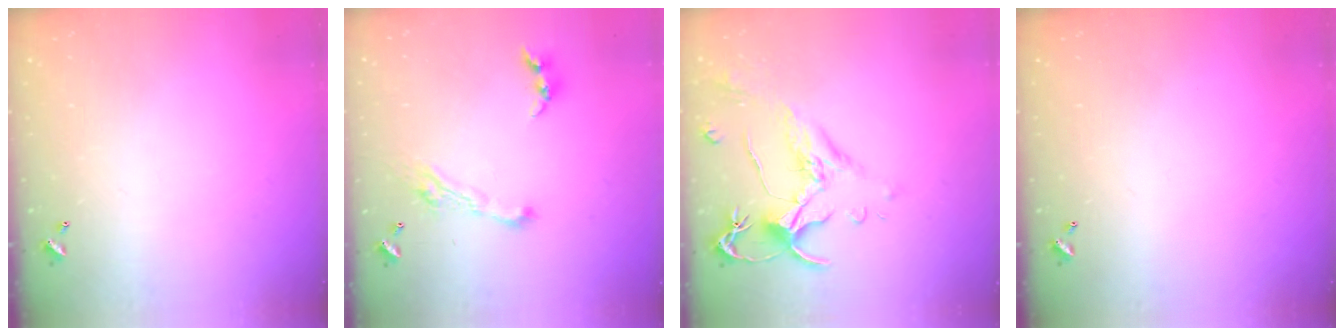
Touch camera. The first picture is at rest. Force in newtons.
{"total": 5.0, "press": 5.0, "slide": 0.8}
{"total": 1.5, "press": 1.0, "slide": 1.1}
{"total": 0.0}